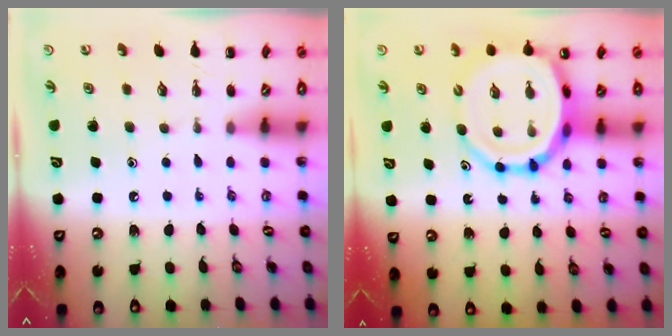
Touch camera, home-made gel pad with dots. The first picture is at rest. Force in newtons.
{"total": 13.8, "press": 13.3, "slide": 3.8}